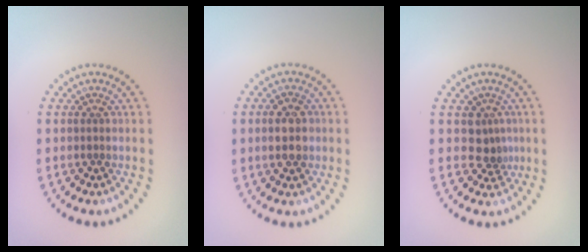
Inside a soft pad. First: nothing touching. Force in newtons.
{"total": 3.5, "press": 3.5, "slide": 0.2}
{"total": 2.2, "press": 1.7, "slide": 1.4}